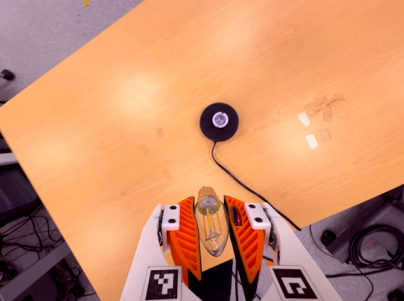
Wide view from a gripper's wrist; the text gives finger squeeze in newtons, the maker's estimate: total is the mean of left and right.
{"total": 18.6, "left": 19.5, "right": 17.7}